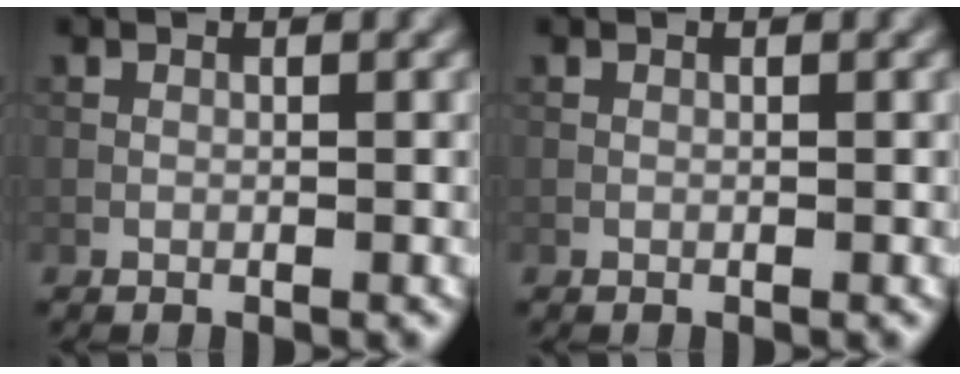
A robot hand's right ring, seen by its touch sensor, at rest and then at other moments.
{"total": 0.0}